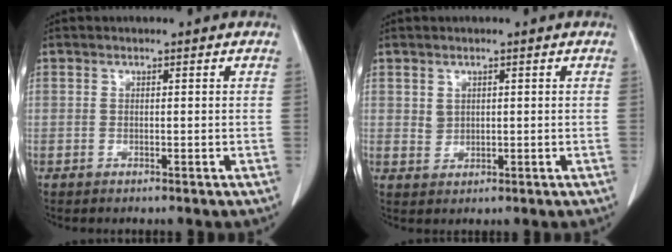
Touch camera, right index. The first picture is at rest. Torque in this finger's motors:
{"motor_torque": [-0.02, 0.05, 0.00, 0.01]}